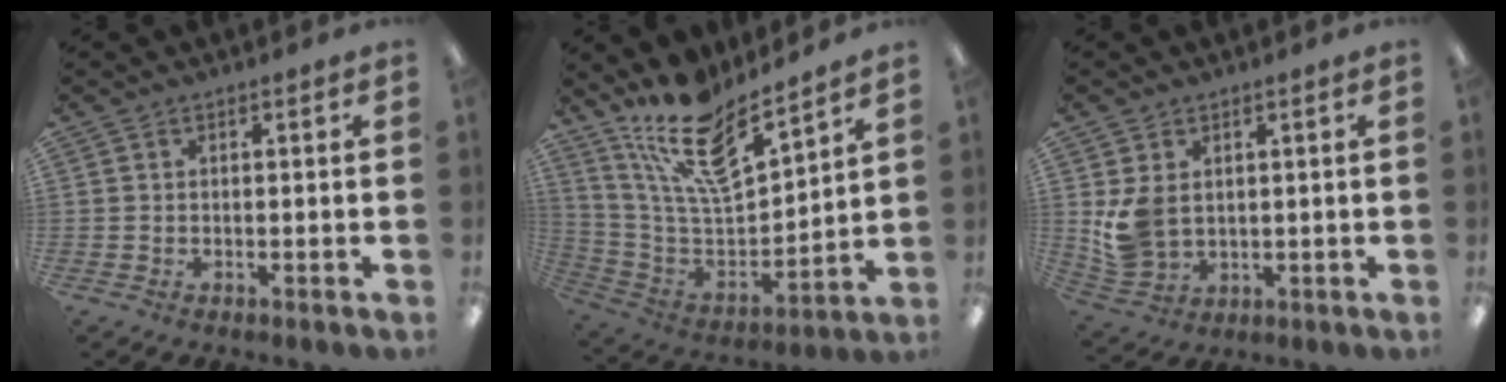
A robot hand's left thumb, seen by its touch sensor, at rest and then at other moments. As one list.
[{"total": 18.3, "force": [14.0, 5.8, 10.1], "torque": [-0.201, -0.093, 0.249]}, {"total": 7.9, "force": [1.6, 5.8, 5.1], "torque": [-0.114, -0.001, 0.034]}]